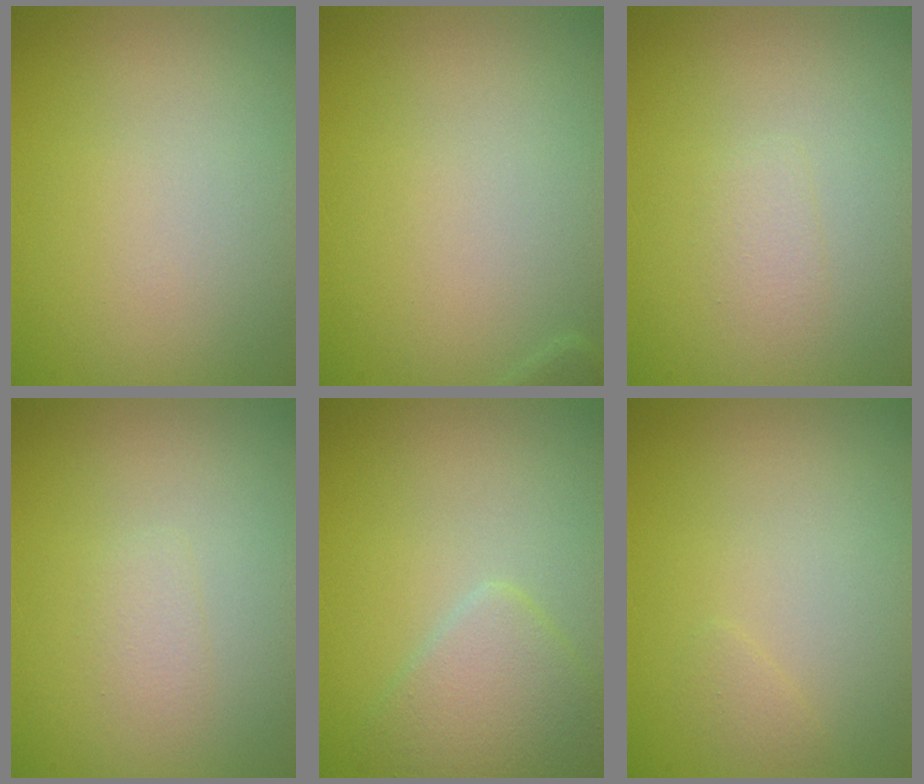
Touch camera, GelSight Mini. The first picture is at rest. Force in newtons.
{"total": 0.7, "press": 0.7, "slide": 0.0}
{"total": 0.9, "press": 0.9, "slide": 0.0}
{"total": 0.9, "press": 0.9, "slide": 0.0}
{"total": 3.4, "press": 3.4, "slide": 0.1}
{"total": 0.6, "press": 0.6, "slide": 0.1}